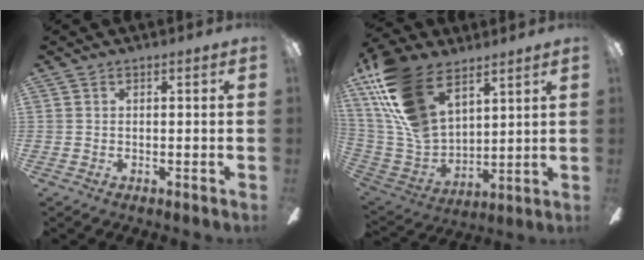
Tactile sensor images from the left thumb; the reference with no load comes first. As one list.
[{"total": 21.7, "force": [12.3, 11.9, 13.3], "torque": [-0.312, -0.057, 0.226]}]